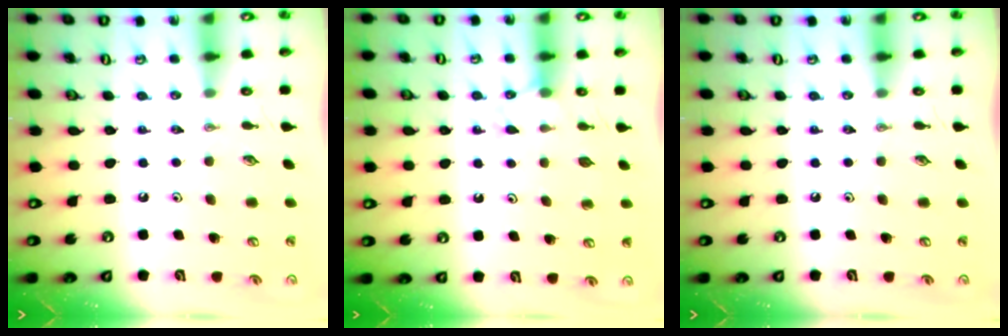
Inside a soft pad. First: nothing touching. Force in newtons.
{"total": 6.9, "press": 6.9, "slide": 0.7}
{"total": 0.0}